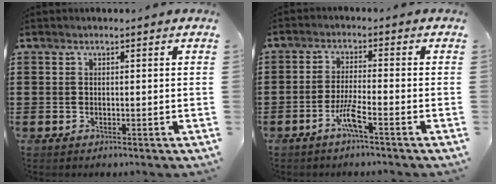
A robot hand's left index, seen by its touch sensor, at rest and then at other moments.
{"total": 4.4, "force": [-2.6, 0.0, 3.6], "torque": [-0.081, -0.009, -0.052]}